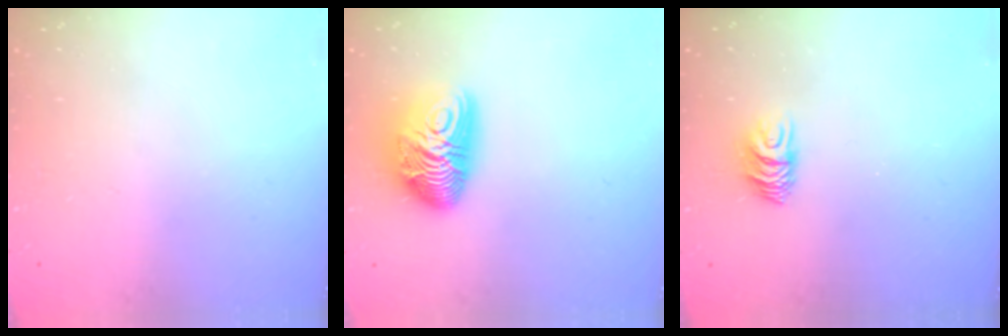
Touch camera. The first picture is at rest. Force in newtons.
{"total": 14.9, "press": 14.9, "slide": 0.2}
{"total": 7.0, "press": 7.0, "slide": 0.6}